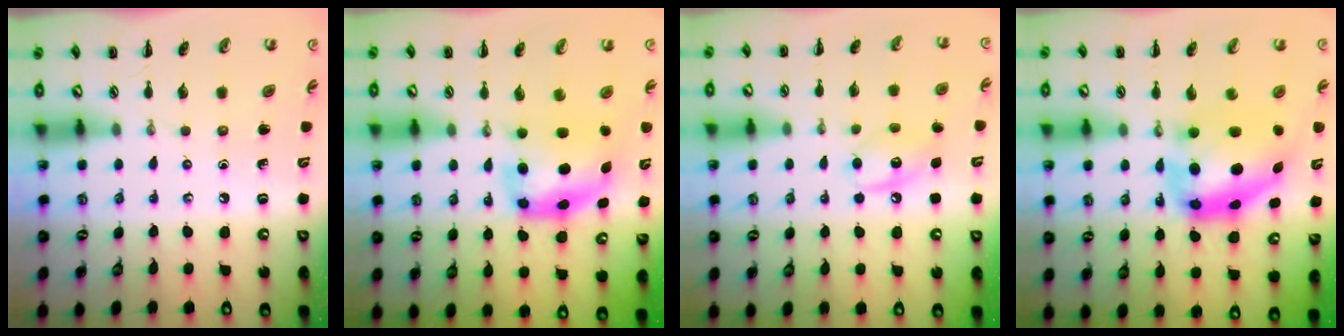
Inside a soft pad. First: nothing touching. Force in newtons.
{"total": 5.7, "press": 5.6, "slide": 1.2}
{"total": 9.2, "press": 9.2, "slide": 1.0}
{"total": 11.3, "press": 11.0, "slide": 2.8}